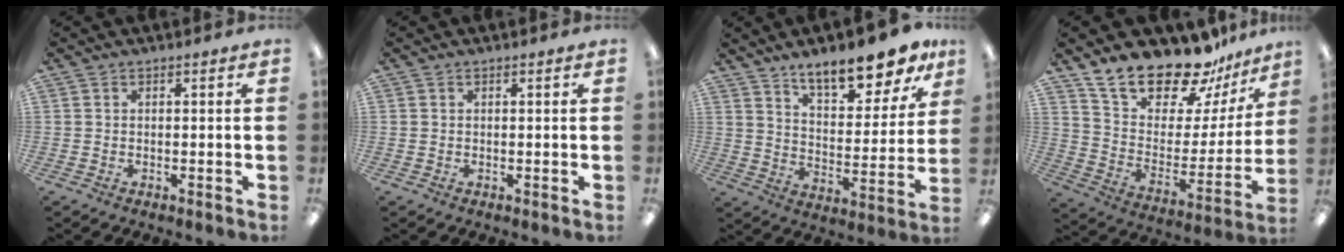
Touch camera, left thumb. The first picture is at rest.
{"total": 0.0}
{"total": 13.7, "force": [11.5, 4.2, 6.1], "torque": [-0.084, -0.080, 0.199]}
{"total": 20.1, "force": [17.6, 6.8, 7.0], "torque": [-0.129, -0.133, 0.311]}